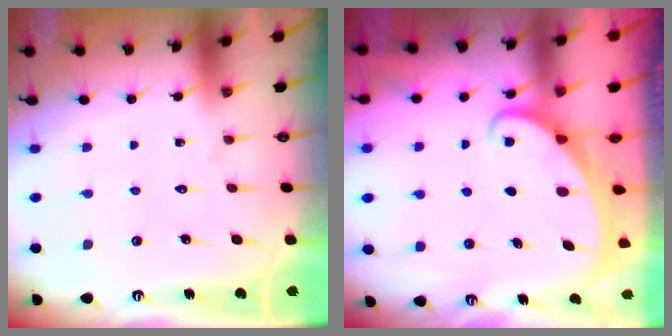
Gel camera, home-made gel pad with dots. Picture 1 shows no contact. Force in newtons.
{"total": 2.1, "press": 2.1, "slide": 0.2}